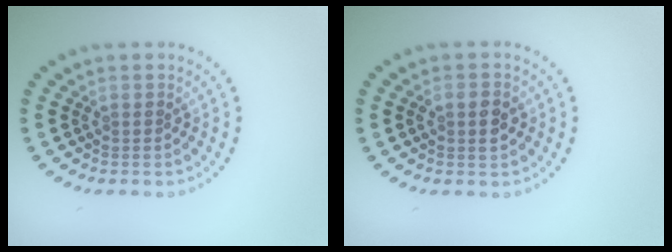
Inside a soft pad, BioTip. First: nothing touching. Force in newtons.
{"total": 2.0, "press": 2.0, "slide": 0.2}